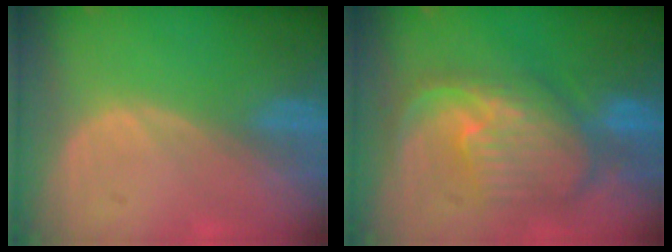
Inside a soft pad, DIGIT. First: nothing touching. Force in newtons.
{"total": 10.4, "press": 9.3, "slide": 4.7}